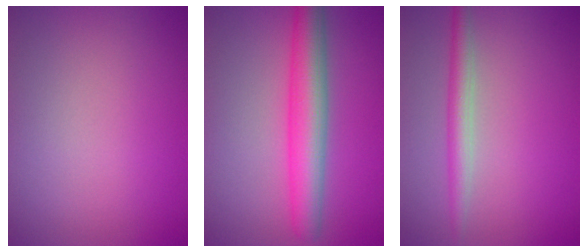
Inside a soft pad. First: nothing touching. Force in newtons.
{"total": 6.1, "press": 6.1, "slide": 0.1}
{"total": 2.7, "press": 2.7, "slide": 0.0}